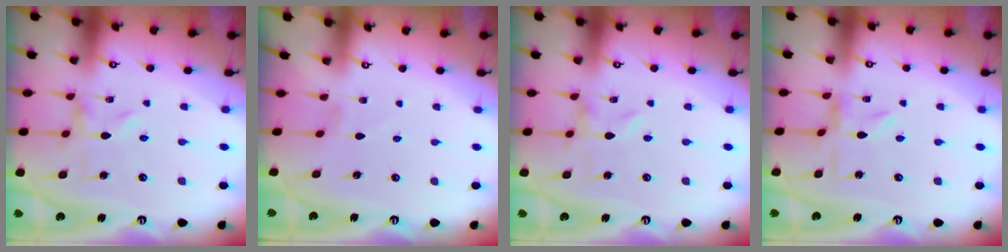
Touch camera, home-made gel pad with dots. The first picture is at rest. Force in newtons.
{"total": 0.9, "press": 0.9, "slide": 0.1}
{"total": 0.0}
{"total": 0.0}